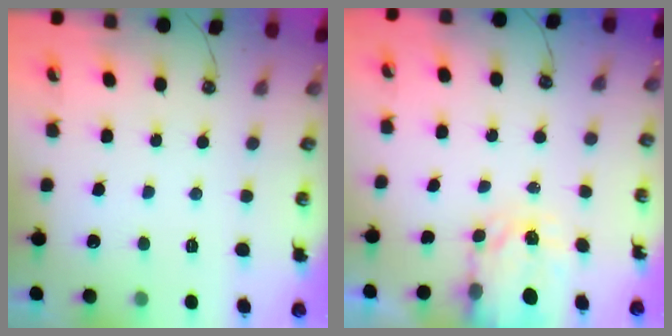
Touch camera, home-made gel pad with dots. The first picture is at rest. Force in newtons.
{"total": 3.3, "press": 3.3, "slide": 0.4}